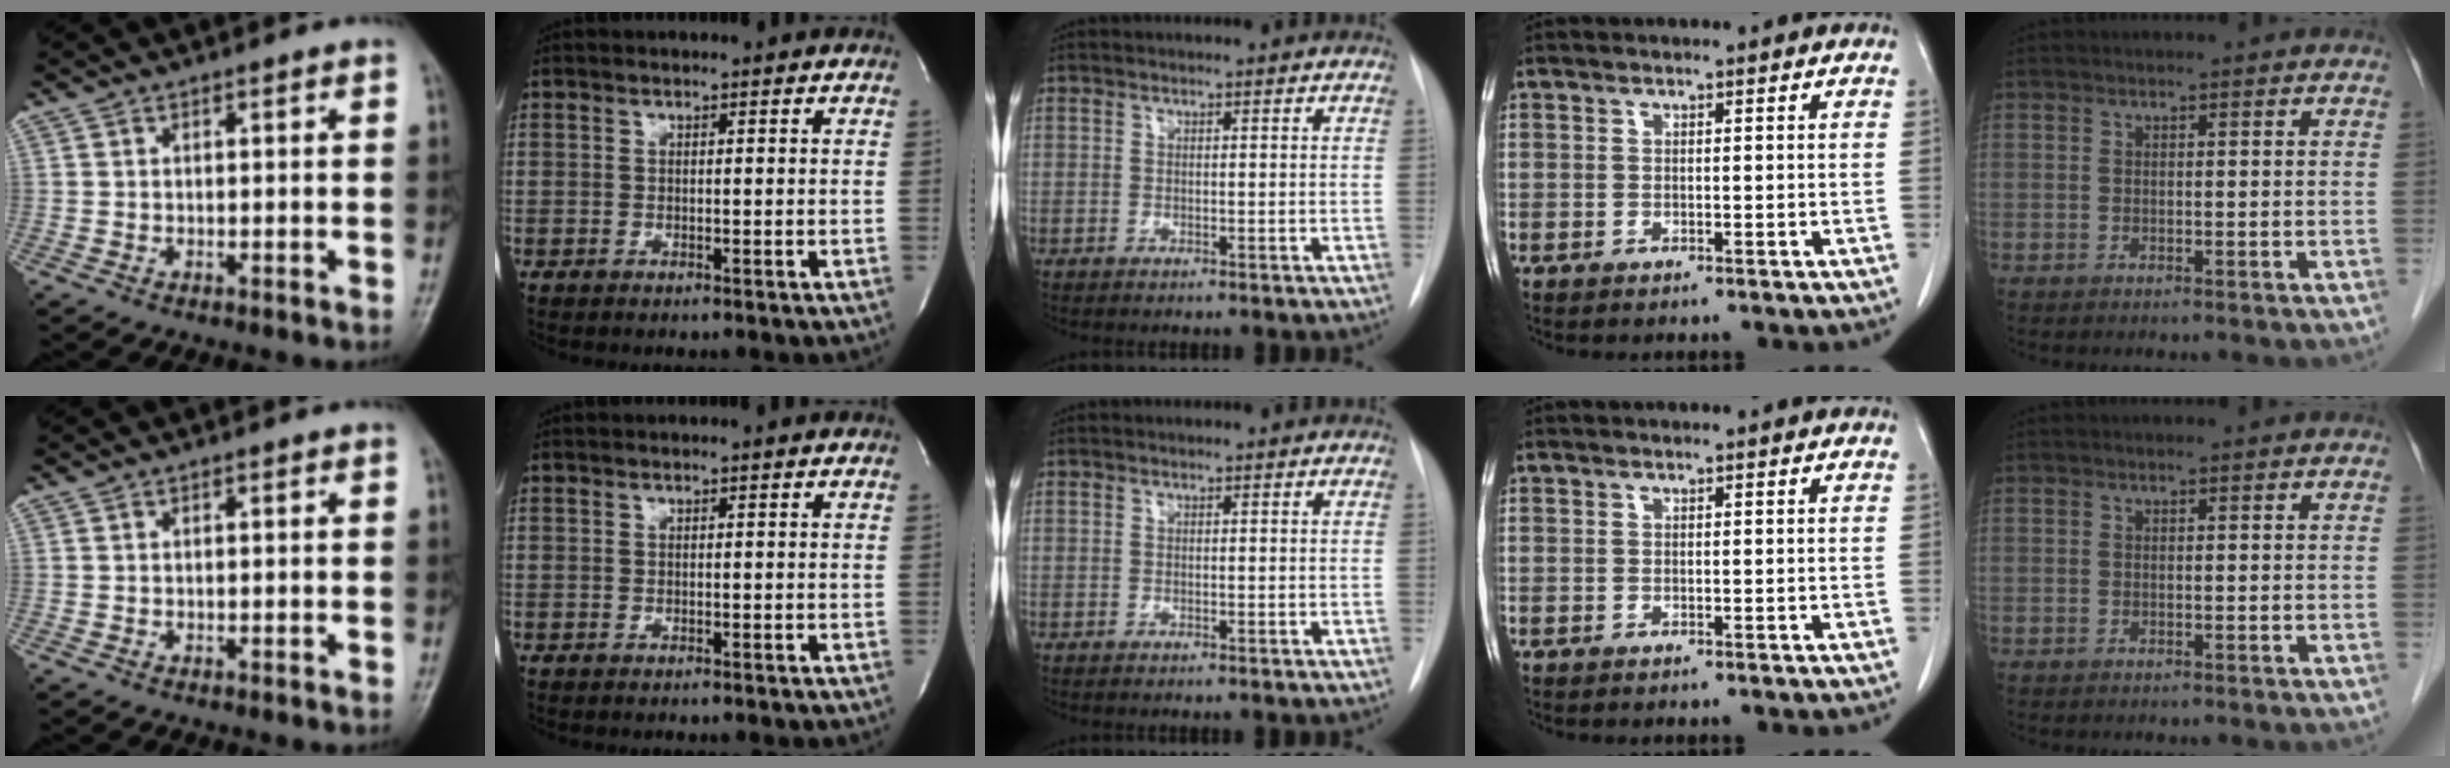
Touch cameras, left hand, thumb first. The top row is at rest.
{}